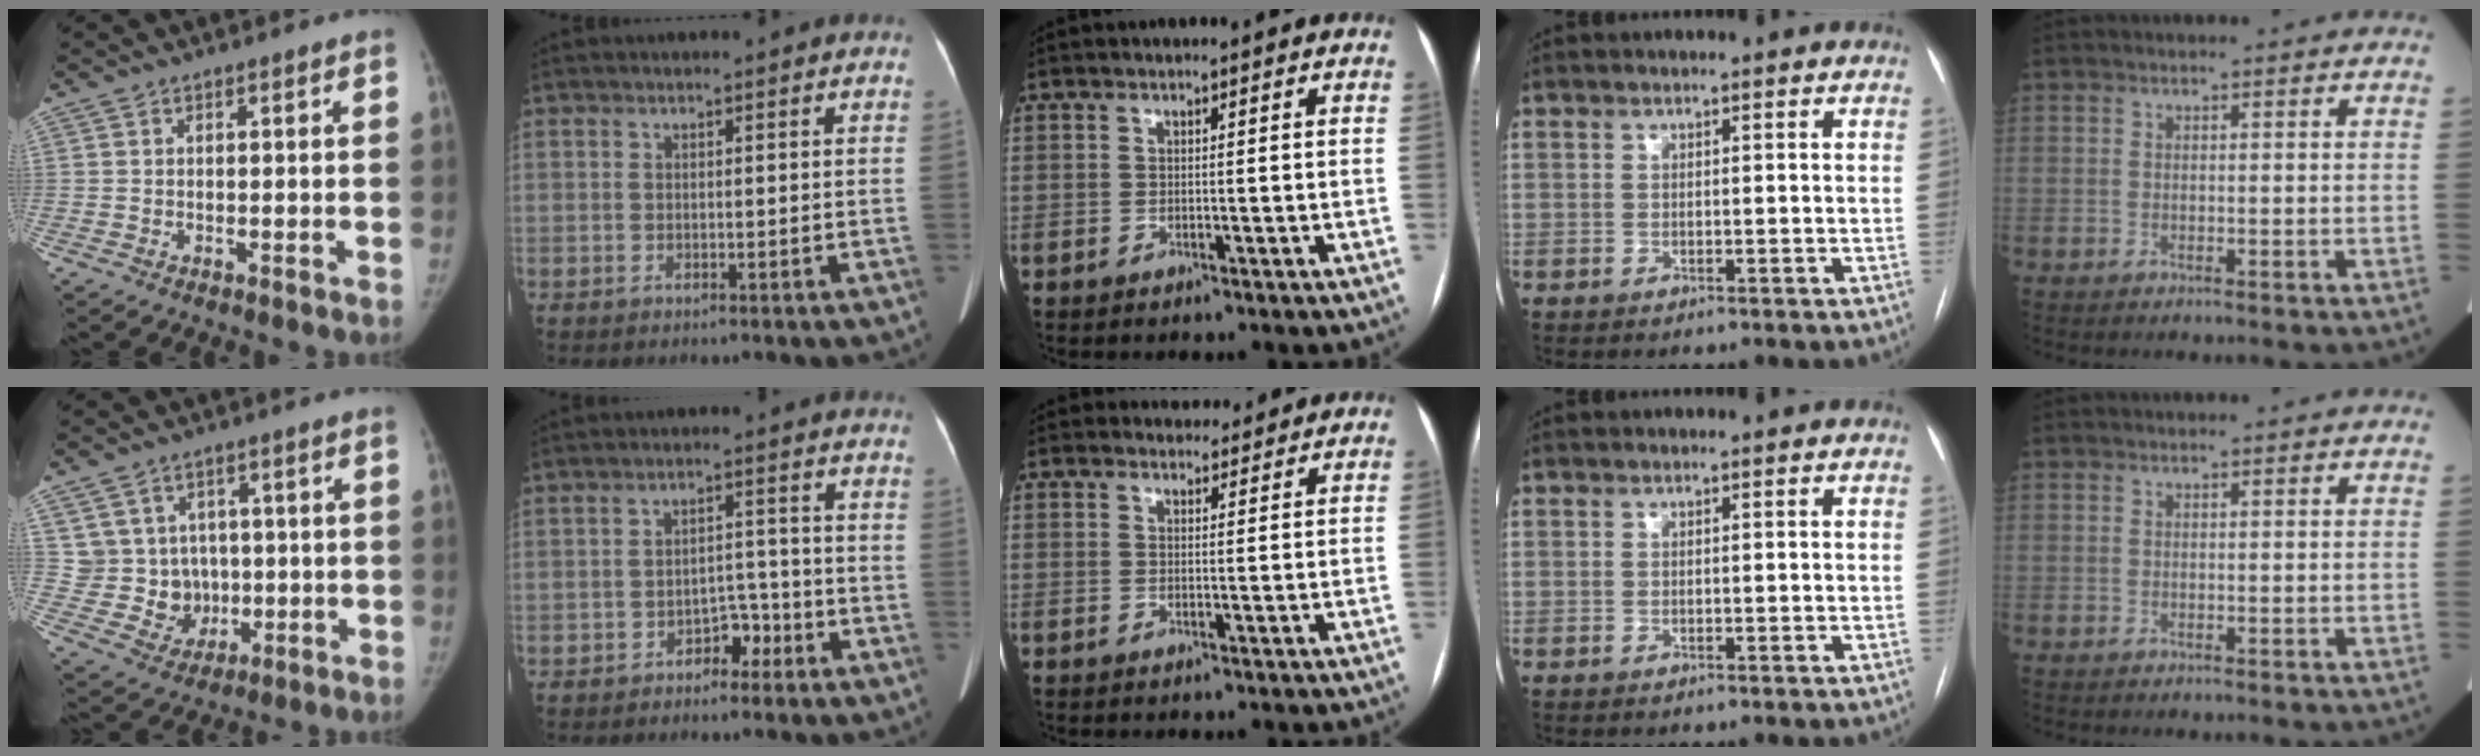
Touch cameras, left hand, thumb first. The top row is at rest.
{"thumb": {"total": 8.9, "force": [1.0, 8.6, 2.3], "torque": [0.006, 0.005, 0.032]}, "index": {"total": 3.8, "force": [-2.7, 2.0, 1.7], "torque": [-0.019, 0.011, -0.042]}, "middle": {"total": 2.8, "force": [2.7, 1.0, -0.1], "torque": [0.001, 0.005, 0.034]}}